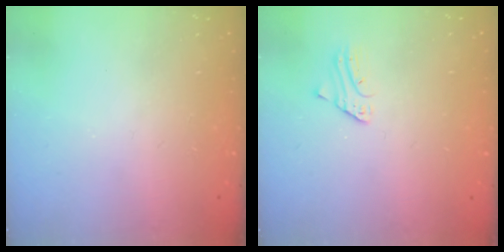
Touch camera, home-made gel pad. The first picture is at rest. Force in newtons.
{"total": 1.7, "press": 1.7, "slide": 0.2}